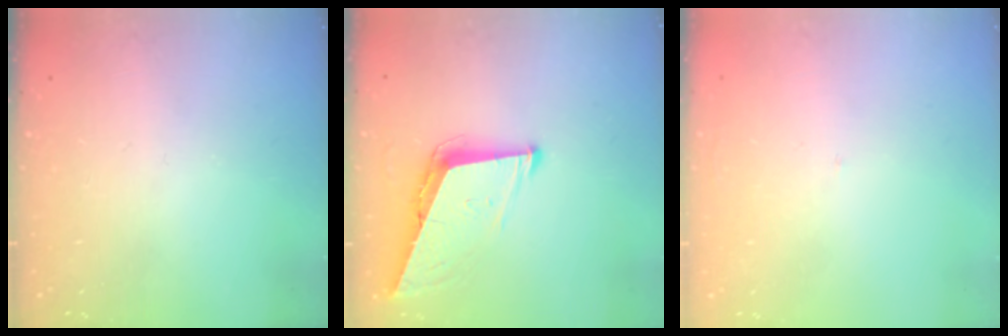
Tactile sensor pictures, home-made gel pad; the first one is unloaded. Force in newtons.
{"total": 7.8, "press": 7.8, "slide": 0.9}
{"total": 1.7, "press": 1.6, "slide": 0.1}